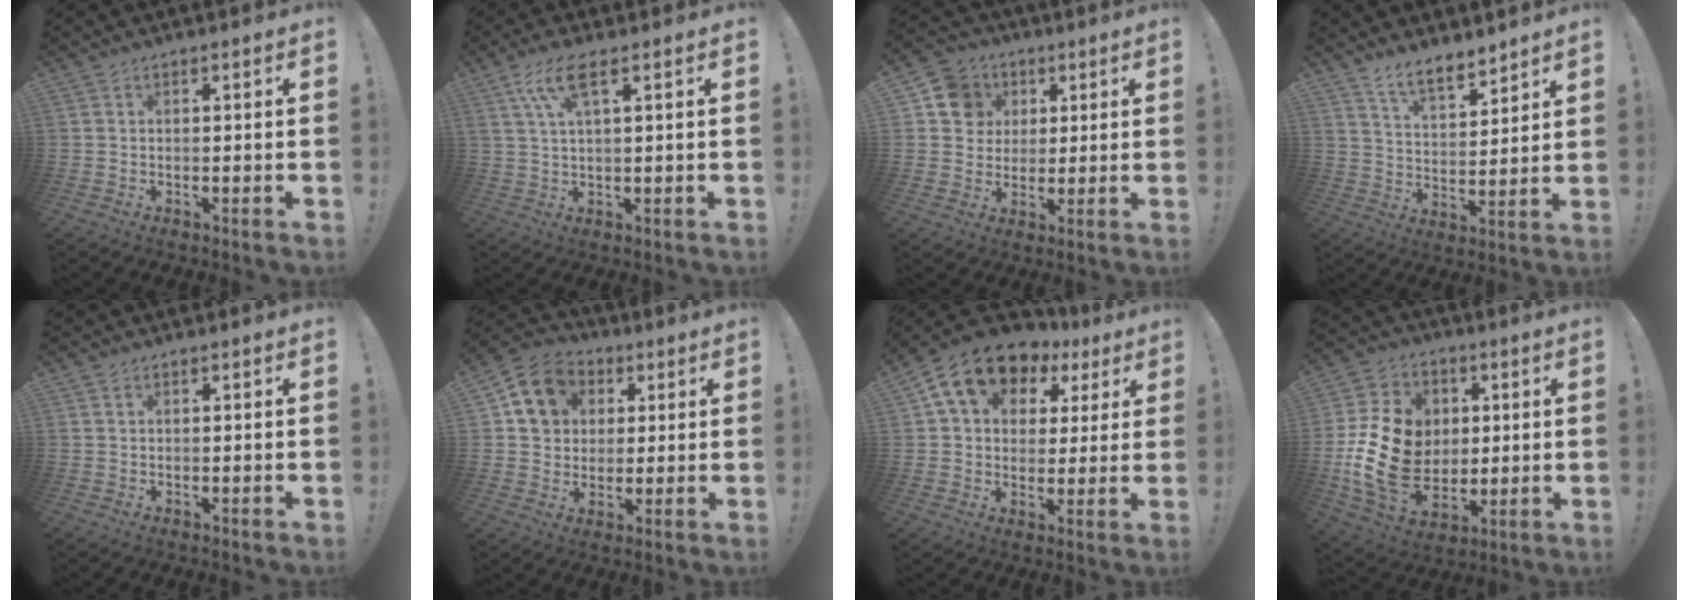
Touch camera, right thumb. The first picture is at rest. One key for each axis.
{"total": 7.5, "fx": 3.5, "fy": 1.8, "fz": 6.4, "tx": -0.131, "ty": 0.002, "tz": 0.066}
{"total": 11.4, "fx": 3.9, "fy": 10.3, "fz": 3.1, "tx": -0.030, "ty": -0.015, "tz": 0.079}
{"total": 9.4, "fx": 7.9, "fy": 3.2, "fz": 4.0, "tx": -0.061, "ty": -0.060, "tz": 0.149}
{"total": 0.5, "fx": 0.4, "fy": 0.3, "fz": 0.2, "tx": -0.004, "ty": 0.000, "tz": 0.008}
{"total": 12.7, "fx": 4.5, "fy": 10.8, "fz": 5.0, "tx": -0.060, "ty": -0.013, "tz": 0.090}
{"total": 13.8, "fx": 7.3, "fy": 9.4, "fz": 7.0, "tx": -0.112, "ty": -0.037, "tz": 0.135}
{"total": 21.0, "fx": 0.3, "fy": 16.3, "fz": 13.2, "tx": -0.246, "ty": 0.001, "tz": 0.023}